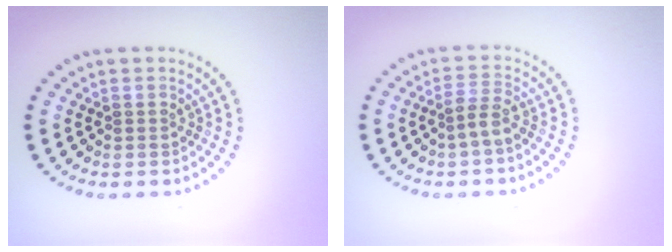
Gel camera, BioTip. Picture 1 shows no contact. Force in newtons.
{"total": 1.9, "press": 1.4, "slide": 1.3}